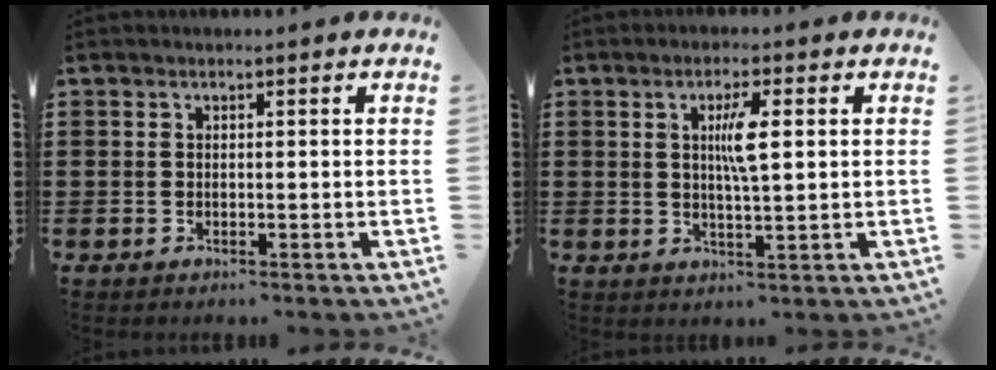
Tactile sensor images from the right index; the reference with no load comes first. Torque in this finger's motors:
{"motor_torque": [0.90, -0.03, 0.29, 0.08]}